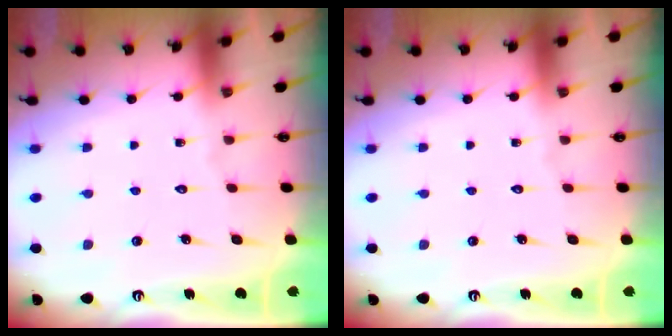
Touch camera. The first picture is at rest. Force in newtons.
{"total": 0.0}